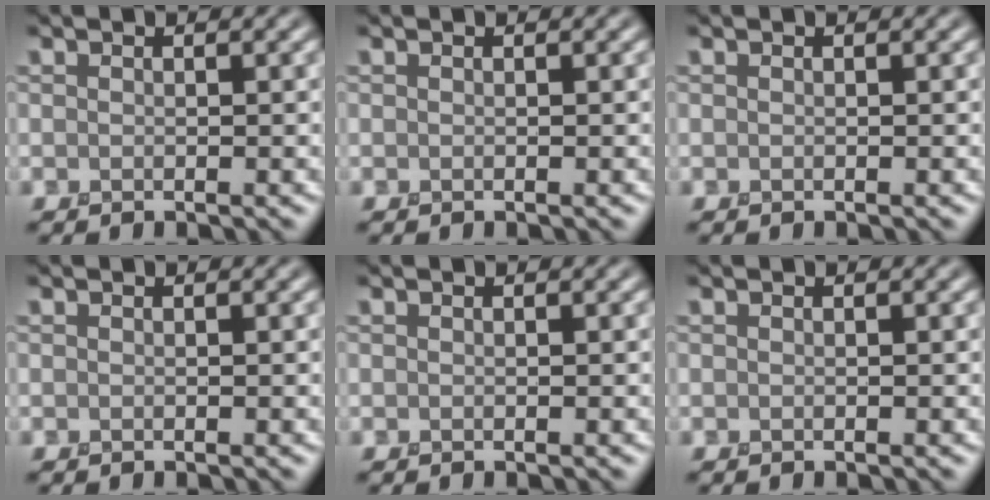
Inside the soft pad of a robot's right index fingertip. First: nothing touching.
{"total": 0.0}
{"total": 0.0}
{"total": 0.0}
{"total": 0.0}
{"total": 0.0}